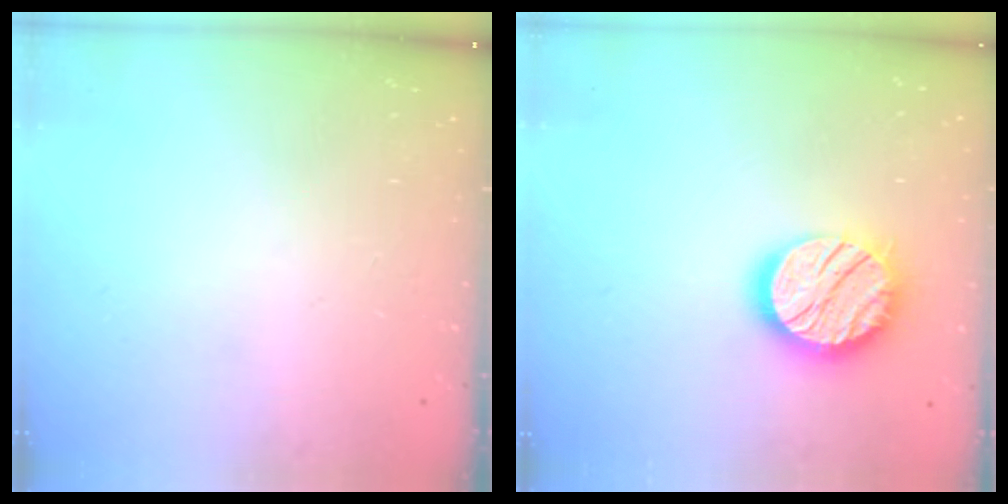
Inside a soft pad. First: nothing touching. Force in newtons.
{"total": 17.1, "press": 17.1, "slide": 1.3}